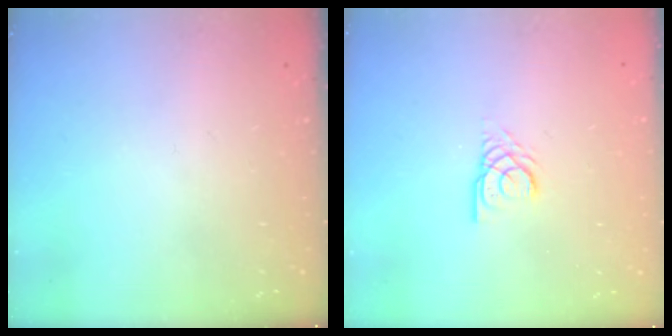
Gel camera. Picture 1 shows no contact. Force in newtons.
{"total": 3.1, "press": 3.1, "slide": 0.1}